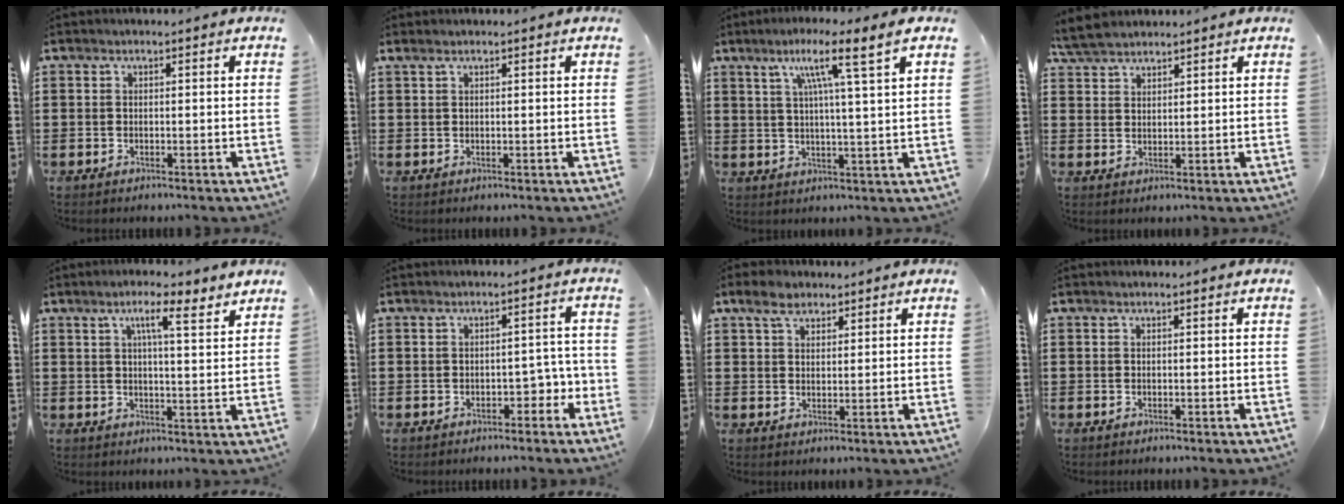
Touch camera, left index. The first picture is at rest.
{"total": 0.6, "force": [0.4, 0.0, 0.4], "torque": [-0.009, 0.000, 0.009]}
{"total": 8.0, "force": [4.2, -0.8, 6.8], "torque": [-0.129, -0.011, 0.058]}
{"total": 4.2, "force": [3.9, 1.4, 1.1], "torque": [-0.035, 0.000, 0.074]}
{"total": 5.8, "force": [3.7, 0.6, 4.4], "torque": [-0.082, -0.008, 0.058]}
{"total": 3.2, "force": [-1.9, 1.6, 2.0], "torque": [-0.039, 0.006, -0.040]}
{"total": 3.9, "force": [2.7, 2.2, 1.7], "torque": [-0.035, 0.008, 0.049]}
{"total": 0.0}